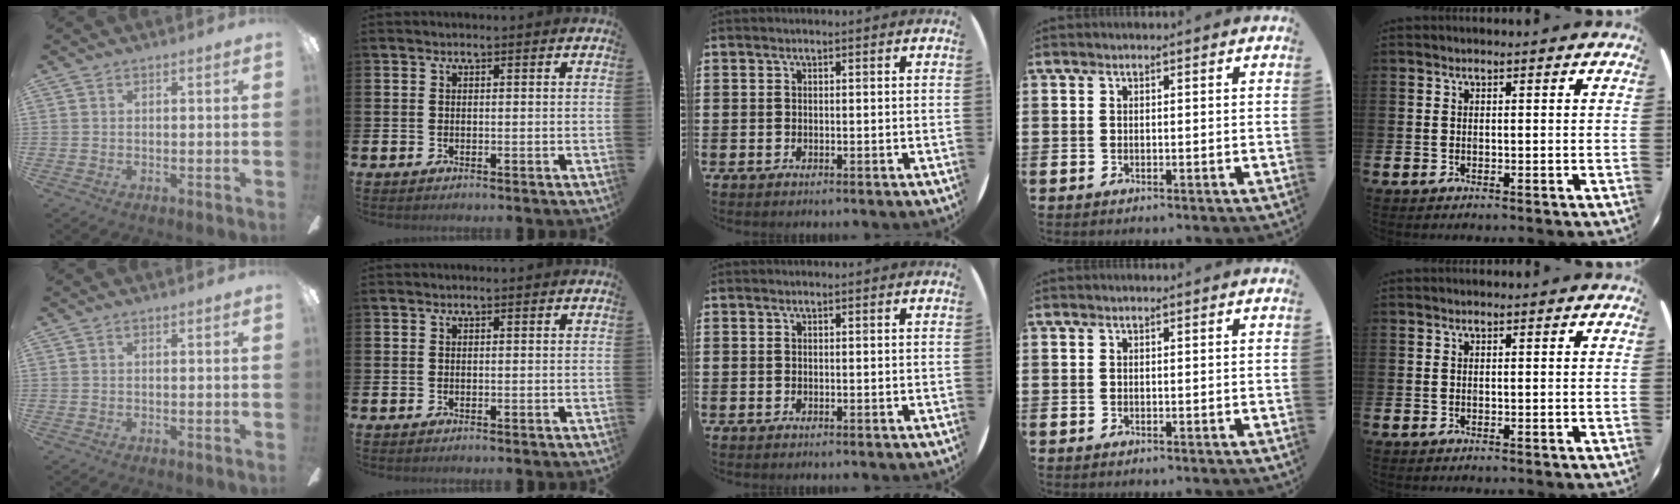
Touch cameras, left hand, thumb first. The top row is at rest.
{}